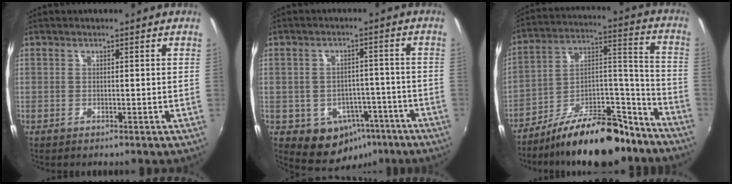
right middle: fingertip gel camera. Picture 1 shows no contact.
{"total": 9.5, "force": [-5.0, 7.4, 3.5], "torque": [-0.065, 0.025, -0.038]}
{"total": 21.1, "force": [-16.3, 7.3, 11.2], "torque": [-0.170, 0.032, -0.244]}